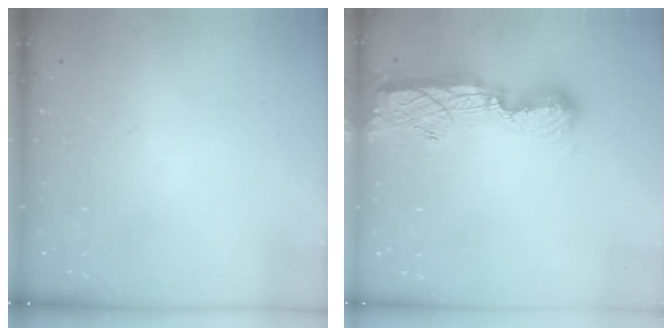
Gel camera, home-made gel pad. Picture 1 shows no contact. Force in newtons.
{"total": 12.5, "press": 12.4, "slide": 1.0}